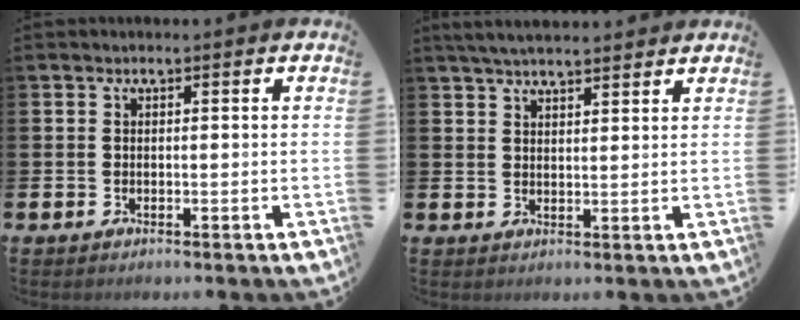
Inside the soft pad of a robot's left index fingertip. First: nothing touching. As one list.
[{"total": 3.8, "force": [3.7, 0.5, 0.9], "torque": [-0.026, -0.010, 0.068]}]